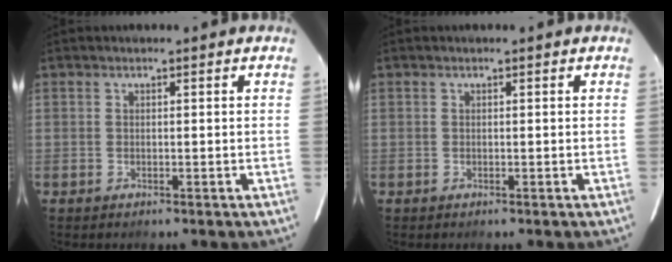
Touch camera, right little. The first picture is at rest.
{"total": 0.0}